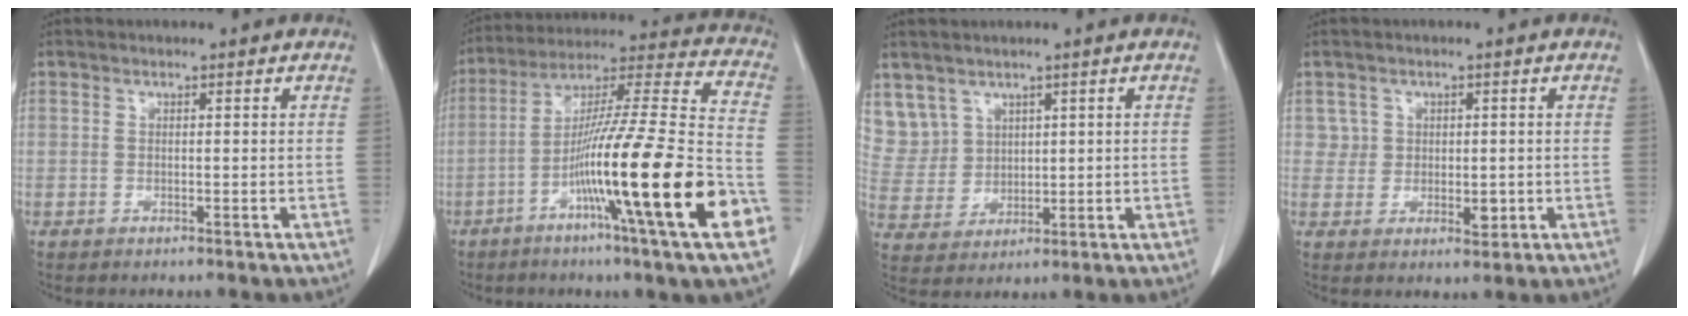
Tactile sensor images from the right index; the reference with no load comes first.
{"total": 26.0, "force": [-9.3, -0.2, 24.3], "torque": [-0.356, -0.026, -0.163]}
{"total": 8.0, "force": [4.7, 6.5, 0.3], "torque": [-0.019, 0.021, 0.117]}
{"total": 3.2, "force": [0.5, 3.0, 1.1], "torque": [-0.007, 0.002, 0.011]}